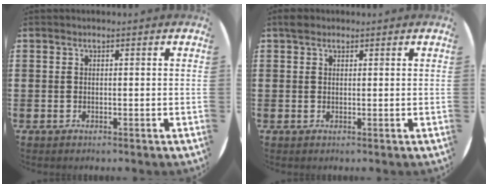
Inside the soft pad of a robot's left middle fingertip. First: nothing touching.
{"total": 1.2, "force": [0.9, 0.6, 0.3], "torque": [0.000, 0.002, 0.016]}